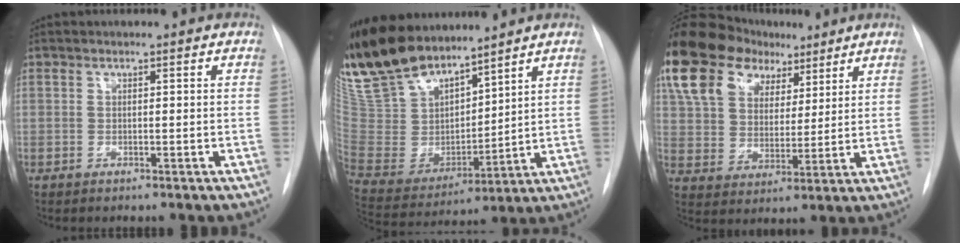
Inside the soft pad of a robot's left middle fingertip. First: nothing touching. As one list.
[{"total": 19.8, "force": [16.8, 6.5, 8.0], "torque": [-0.176, 0.009, 0.330]}, {"total": 19.4, "force": [11.9, 12.0, 9.5], "torque": [-0.201, 0.066, 0.214]}]